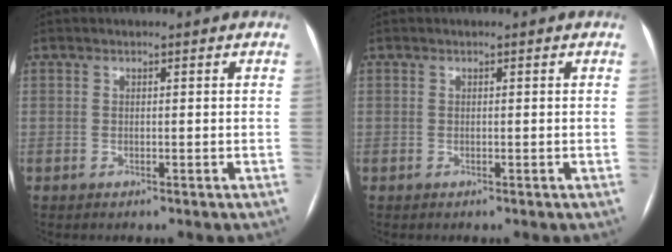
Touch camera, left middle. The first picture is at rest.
{"total": 0.0}